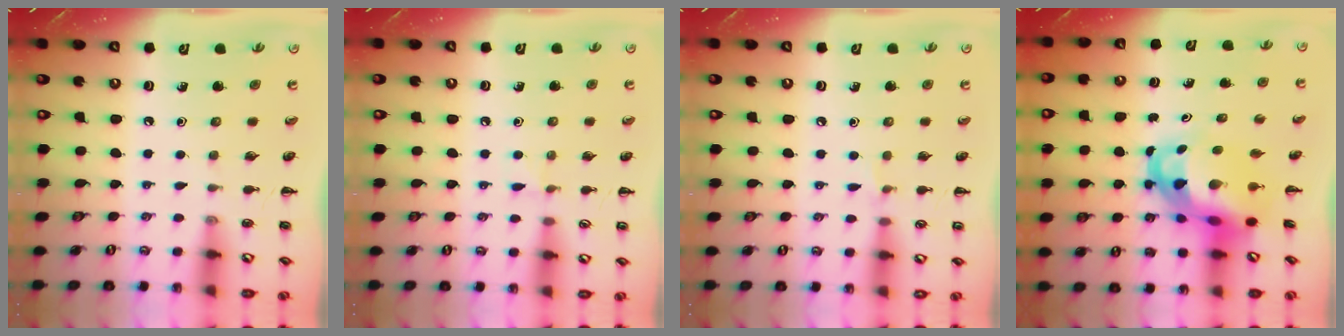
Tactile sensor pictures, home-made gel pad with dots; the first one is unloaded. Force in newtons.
{"total": 3.3, "press": 3.1, "slide": 1.2}
{"total": 3.8, "press": 3.6, "slide": 1.2}
{"total": 8.0, "press": 7.7, "slide": 2.0}